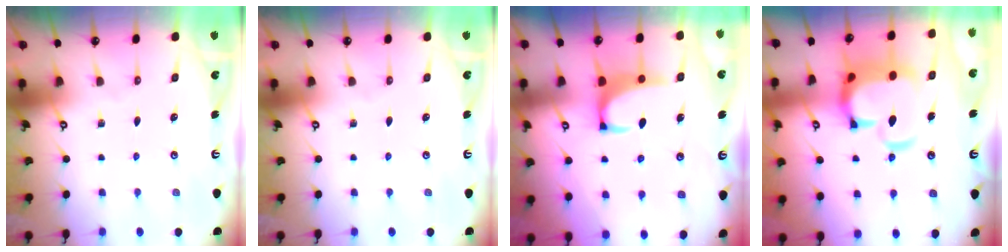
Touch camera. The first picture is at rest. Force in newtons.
{"total": 0.0}
{"total": 2.5, "press": 2.4, "slide": 0.8}
{"total": 10.8, "press": 10.7, "slide": 1.7}